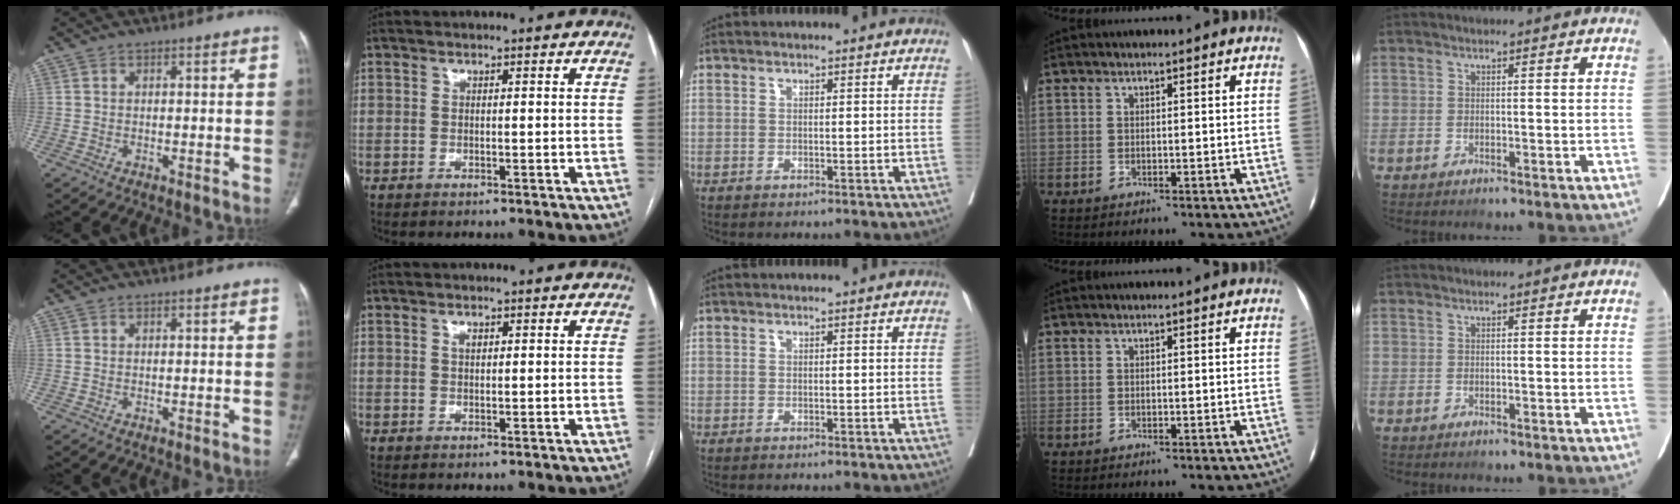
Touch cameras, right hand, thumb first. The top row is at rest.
{"index": {"total": 1.1, "force": [0.5, 0.6, 0.8], "torque": [-0.014, 0.001, 0.008]}}